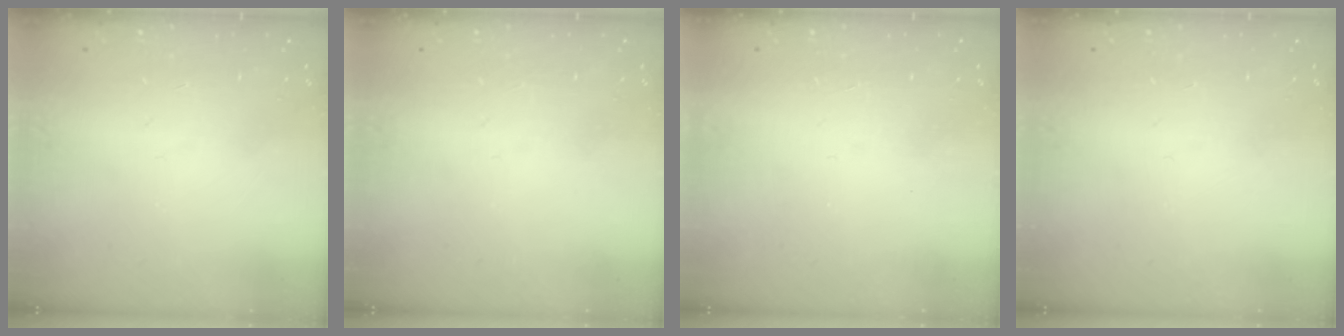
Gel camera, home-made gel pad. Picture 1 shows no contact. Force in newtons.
{"total": 0.0}
{"total": 1.6, "press": 1.6, "slide": 0.1}
{"total": 0.0}